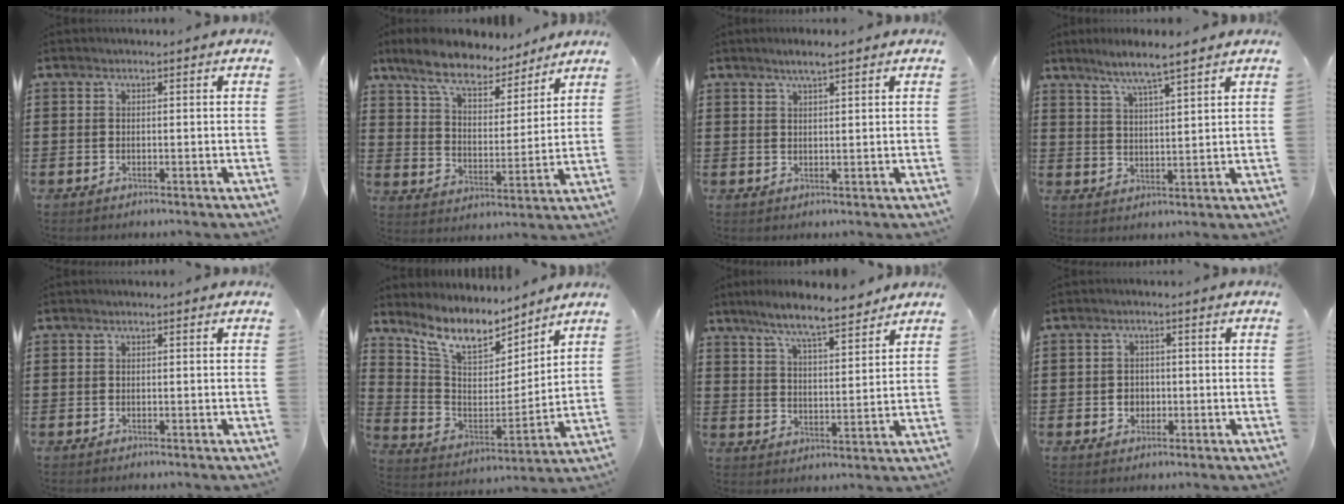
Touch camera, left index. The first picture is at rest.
{"total": 9.1, "force": [7.7, 2.3, 4.2], "torque": [-0.113, -0.032, 0.139]}
{"total": 2.4, "force": [1.8, 0.2, 1.6], "torque": [-0.033, 0.003, 0.032]}
{"total": 5.0, "force": [4.3, -0.5, 2.7], "torque": [-0.066, -0.014, 0.072]}
{"total": 0.0}
{"total": 10.6, "force": [8.9, 3.5, 4.6], "torque": [-0.131, -0.046, 0.162]}
{"total": 7.2, "force": [6.3, 0.4, 3.3], "torque": [-0.086, -0.026, 0.111]}
{"total": 2.1, "force": [-0.5, 1.9, 0.9], "torque": [-0.022, 0.003, -0.012]}